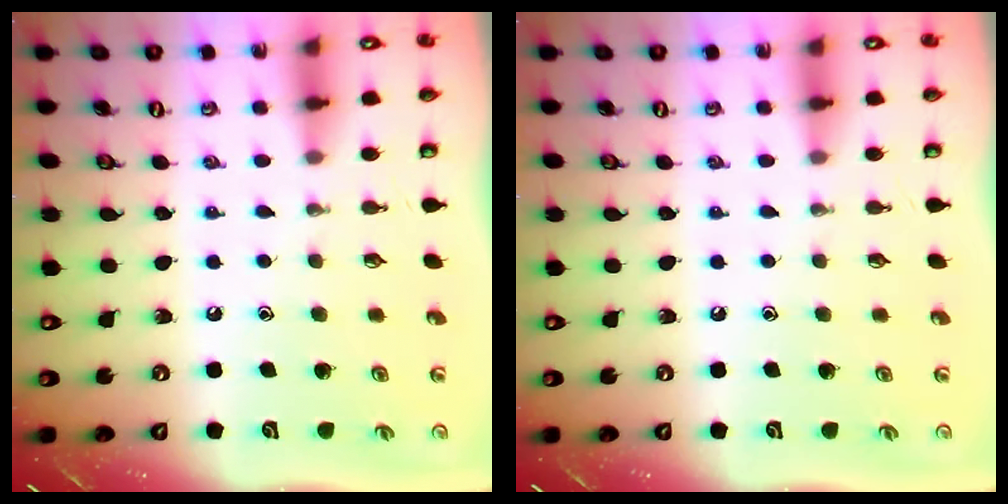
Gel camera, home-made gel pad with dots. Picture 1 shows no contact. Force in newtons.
{"total": 0.0}